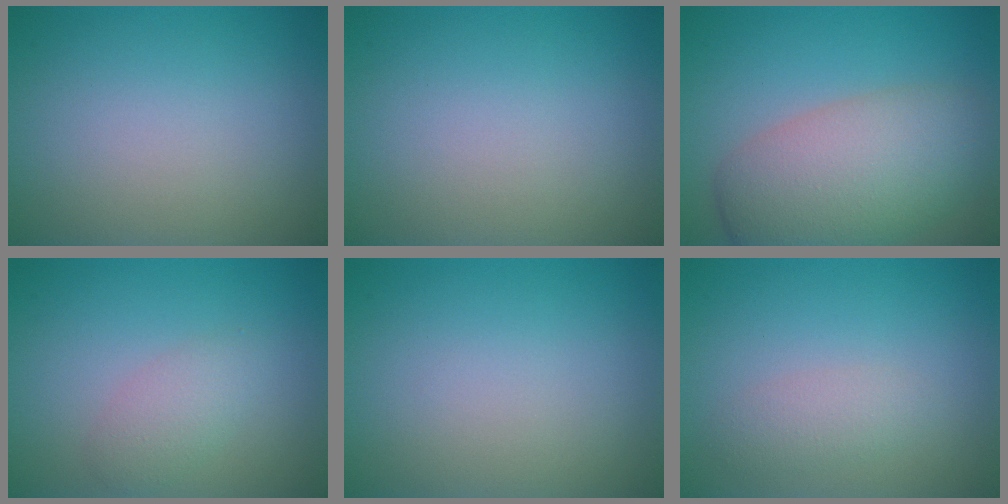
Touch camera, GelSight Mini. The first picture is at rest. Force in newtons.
{"total": 0.0}
{"total": 8.1, "press": 8.1, "slide": 0.3}
{"total": 2.1, "press": 2.1, "slide": 0.1}
{"total": 0.0}
{"total": 1.8, "press": 1.8, "slide": 0.1}